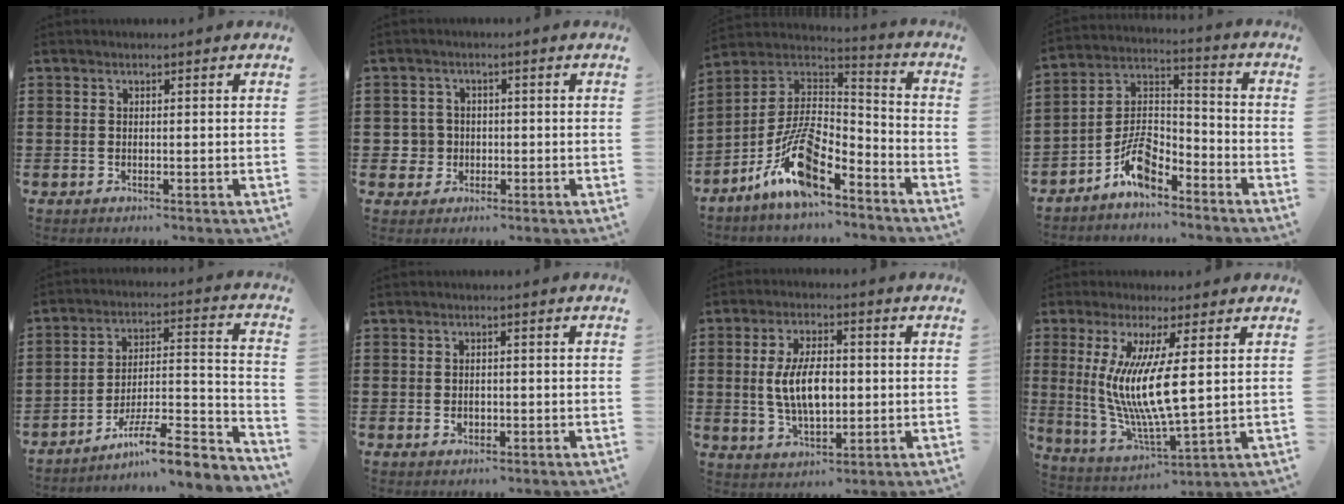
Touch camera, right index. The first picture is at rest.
{"total": 3.5, "force": [-0.6, 3.4, 0.8], "torque": [-0.036, 0.005, -0.017]}
{"total": 13.2, "force": [-8.1, 4.5, 9.4], "torque": [-0.189, 0.014, -0.152]}
{"total": 7.9, "force": [-6.0, 2.9, 4.2], "torque": [-0.097, 0.001, -0.118]}
{"total": 8.3, "force": [-6.5, 1.1, 5.1], "torque": [-0.075, 0.001, -0.126]}
{"total": 1.4, "force": [-0.2, 1.0, 0.9], "torque": [-0.019, 0.005, -0.005]}
{"total": 8.1, "force": [0.2, 4.0, 7.1], "torque": [-0.130, 0.001, -0.004]}
{"total": 10.5, "force": [2.4, 1.9, 10.1], "torque": [-0.218, -0.015, 0.041]}